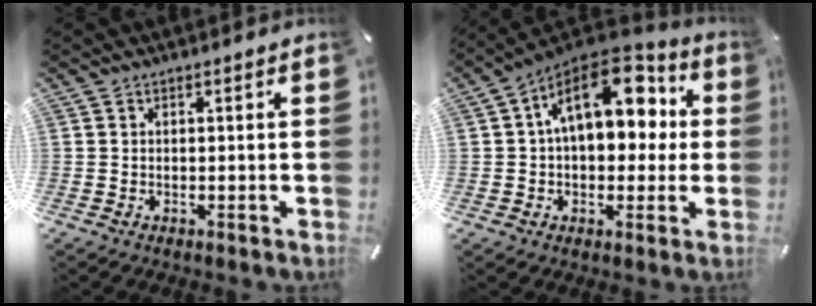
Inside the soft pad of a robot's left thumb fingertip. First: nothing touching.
{"total": 17.6, "force": [5.8, 10.9, 12.6], "torque": [-0.185, -0.024, 0.101]}